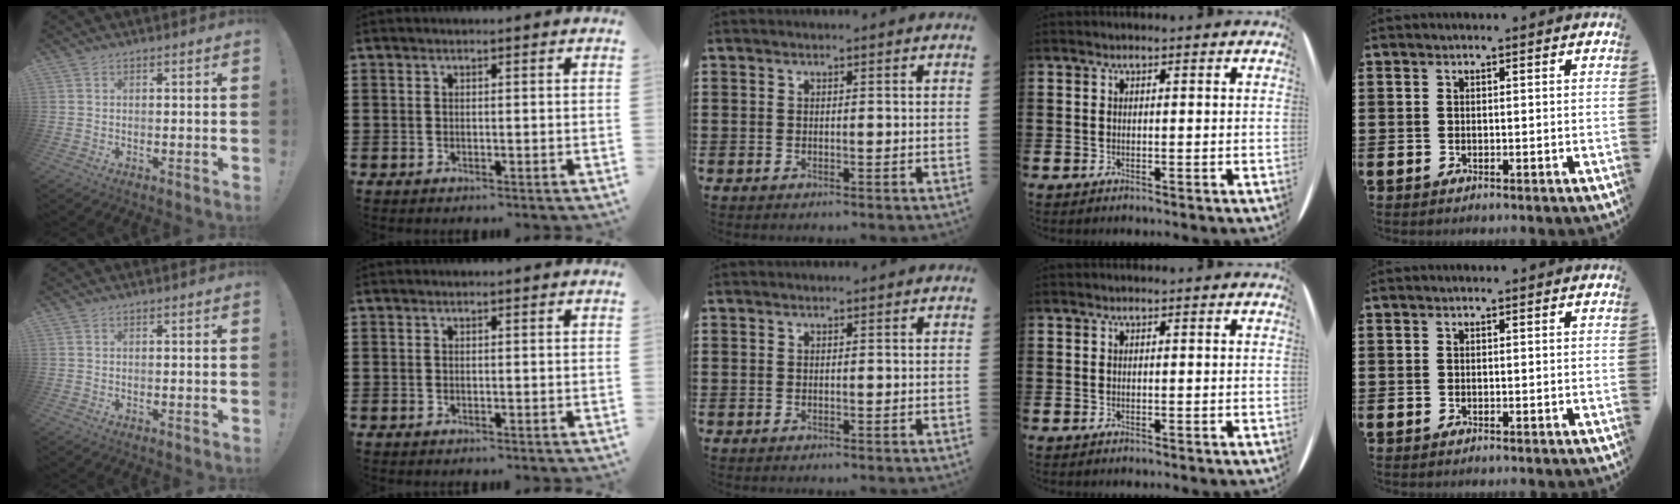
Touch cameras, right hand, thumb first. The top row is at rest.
{}